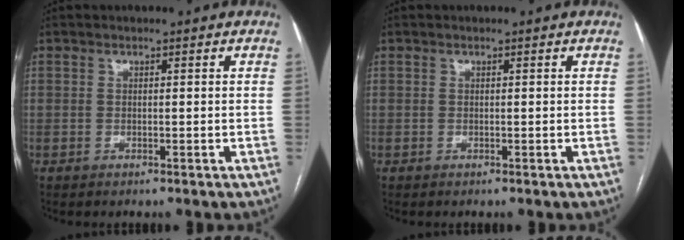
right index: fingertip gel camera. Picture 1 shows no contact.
{"total": 0.0}